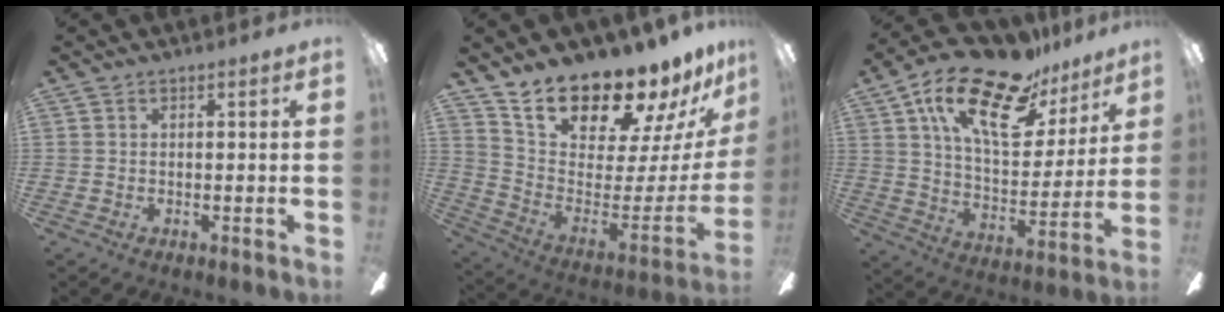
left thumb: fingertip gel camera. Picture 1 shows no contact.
{"total": 18.0, "force": [16.3, 4.8, 6.0], "torque": [-0.101, -0.149, 0.286]}
{"total": 23.0, "force": [14.3, 10.0, 14.9], "torque": [-0.251, -0.071, 0.245]}